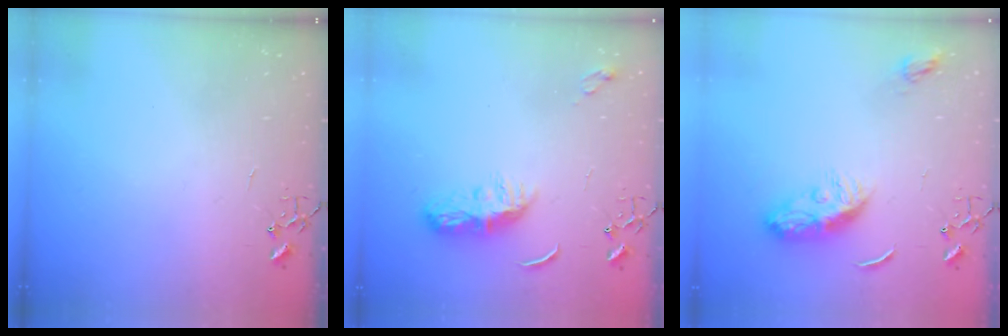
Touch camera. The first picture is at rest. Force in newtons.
{"total": 8.2, "press": 8.2, "slide": 0.4}
{"total": 10.6, "press": 10.5, "slide": 0.7}